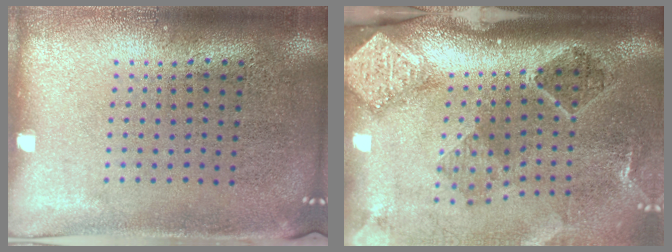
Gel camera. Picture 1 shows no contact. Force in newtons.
{"total": 2.9, "press": 1.8, "slide": 2.2}